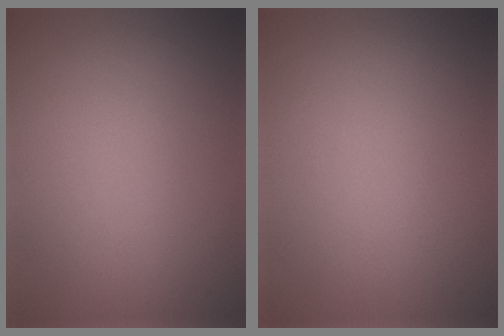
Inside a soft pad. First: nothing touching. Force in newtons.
{"total": 0.0}